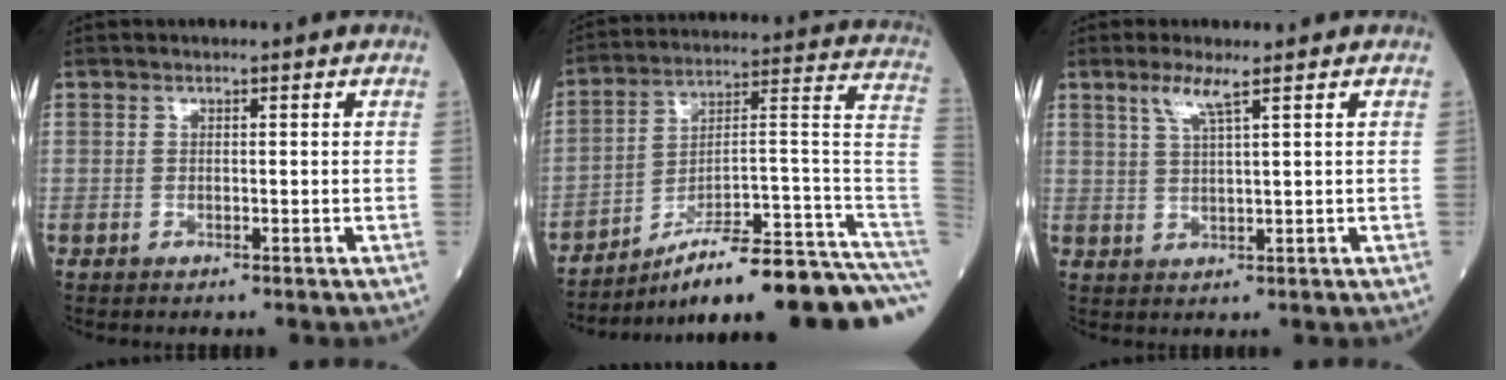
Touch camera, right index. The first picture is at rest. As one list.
[{"total": 25.3, "force": [-19.2, 1.8, 16.3], "torque": [-0.137, 0.035, -0.283]}, {"total": 3.6, "force": [2.2, -0.2, 2.8], "torque": [-0.064, 0.000, 0.047]}]